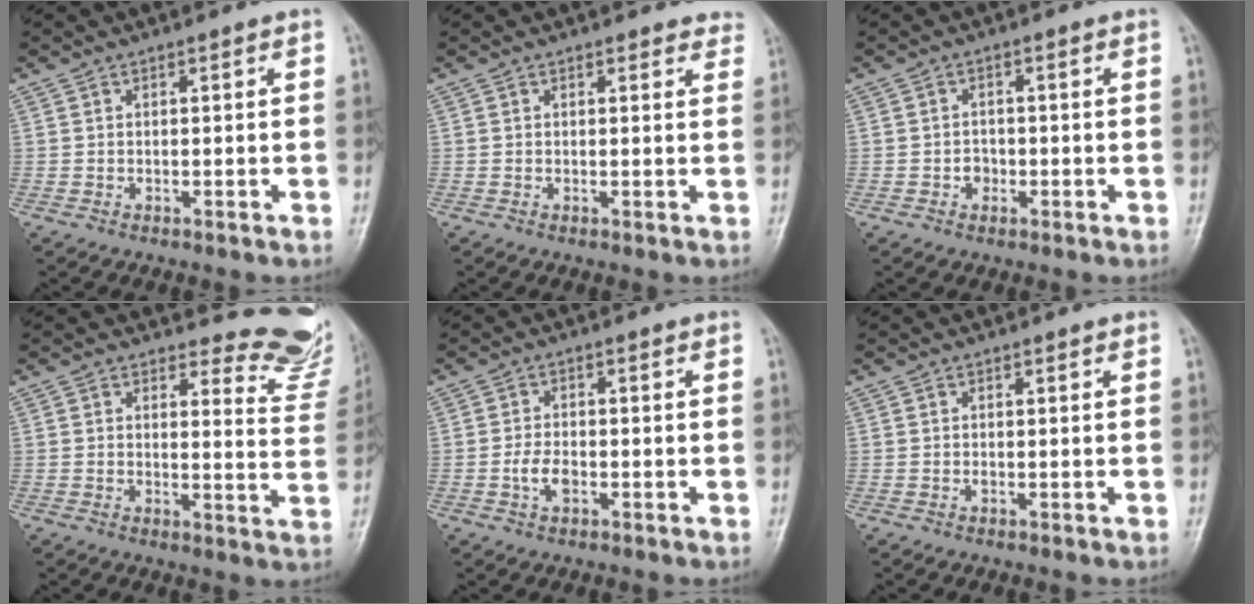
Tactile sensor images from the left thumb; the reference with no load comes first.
{"total": 2.9, "force": [2.6, 1.2, 0.6], "torque": [0.017, -0.011, 0.014]}
{"total": 2.1, "force": [-0.6, 1.8, 0.8], "torque": [-0.001, 0.006, -0.012]}
{"total": 11.5, "force": [11.2, 2.7, -0.1], "torque": [0.046, -0.130, 0.093]}
{"total": 3.4, "force": [-1.0, 2.0, 2.6], "torque": [-0.049, 0.006, -0.020]}
{"total": 0.7, "force": [0.3, 0.4, 0.5], "torque": [-0.007, 0.001, 0.001]}